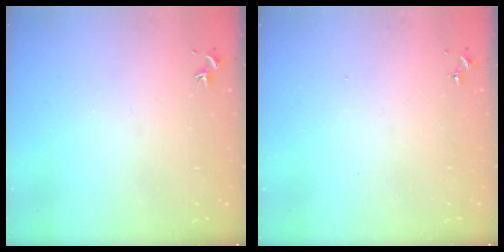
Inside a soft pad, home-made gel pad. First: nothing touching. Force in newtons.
{"total": 0.0}